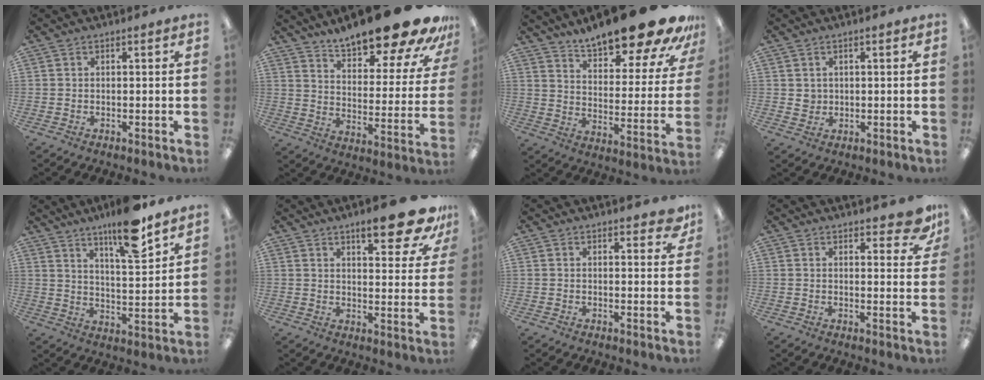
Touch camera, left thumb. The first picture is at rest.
{"total": 19.5, "force": [16.2, 4.5, 9.9], "torque": [-0.142, -0.116, 0.266]}
{"total": 19.1, "force": [16.2, 4.1, 9.2], "torque": [-0.132, -0.121, 0.269]}
{"total": 2.1, "force": [0.8, 1.9, 0.2], "torque": [0.000, 0.000, 0.011]}
{"total": 13.6, "force": [10.3, 2.7, 8.3], "torque": [-0.123, -0.062, 0.169]}
{"total": 14.1, "force": [9.9, 3.6, 9.3], "torque": [-0.115, -0.065, 0.156]}
{"total": 3.1, "force": [2.5, 1.1, 1.5], "torque": [-0.010, -0.011, 0.040]}
{"total": 5.6, "force": [4.6, 1.7, 2.7], "torque": [-0.023, -0.029, 0.077]}